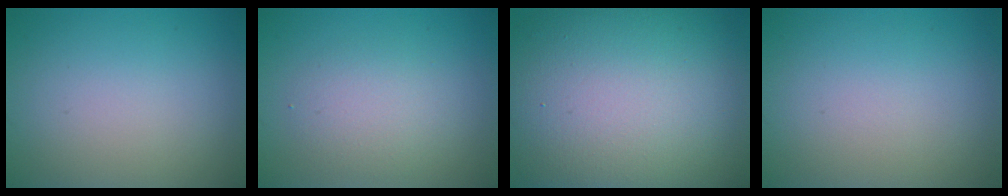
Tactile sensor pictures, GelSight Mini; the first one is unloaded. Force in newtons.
{"total": 2.6, "press": 2.6, "slide": 0.3}
{"total": 18.2, "press": 18.2, "slide": 1.2}
{"total": 0.0}